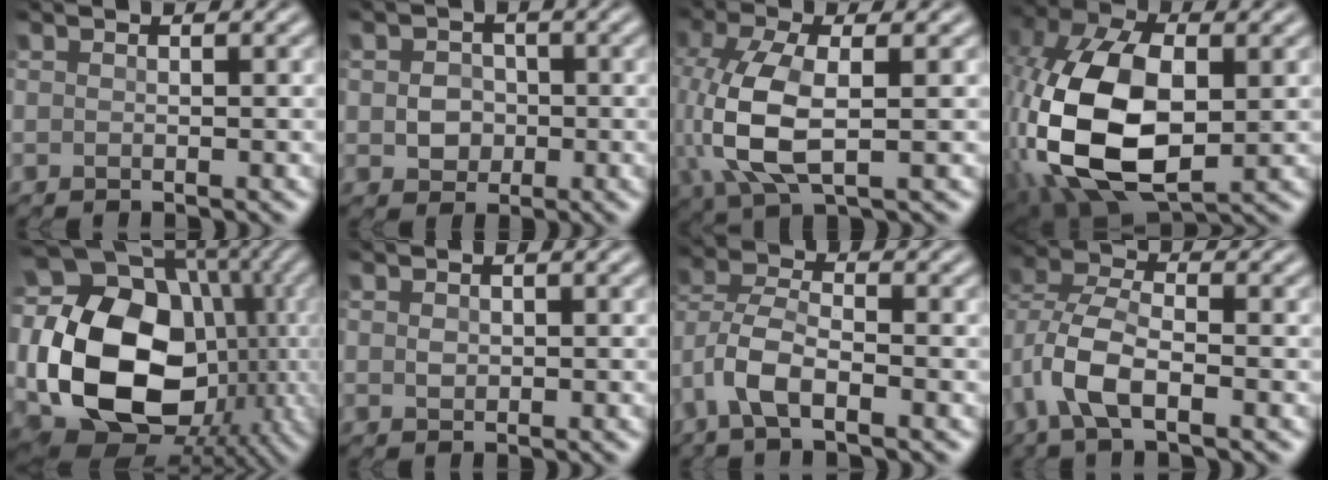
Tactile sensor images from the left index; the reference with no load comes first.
{"total": 2.7, "force": [-0.2, 2.3, 1.5], "torque": [-0.016, 0.004, -0.013]}
{"total": 7.7, "force": [-0.6, 3.4, 6.9], "torque": [-0.176, 0.002, -0.009]}
{"total": 13.2, "force": [-1.3, 7.5, 10.7], "torque": [-0.254, -0.002, -0.026]}
{"total": 19.6, "force": [-0.6, 14.7, 13.0], "torque": [-0.256, -0.030, 0.009]}
{"total": 1.1, "force": [0.3, 0.7, 0.7], "torque": [-0.014, 0.011, 0.003]}
{"total": 4.3, "force": [-2.4, 1.4, 3.3], "torque": [-0.078, 0.009, -0.055]}
{"total": 5.0, "force": [-2.1, 2.1, 4.0], "torque": [-0.092, 0.007, -0.046]}